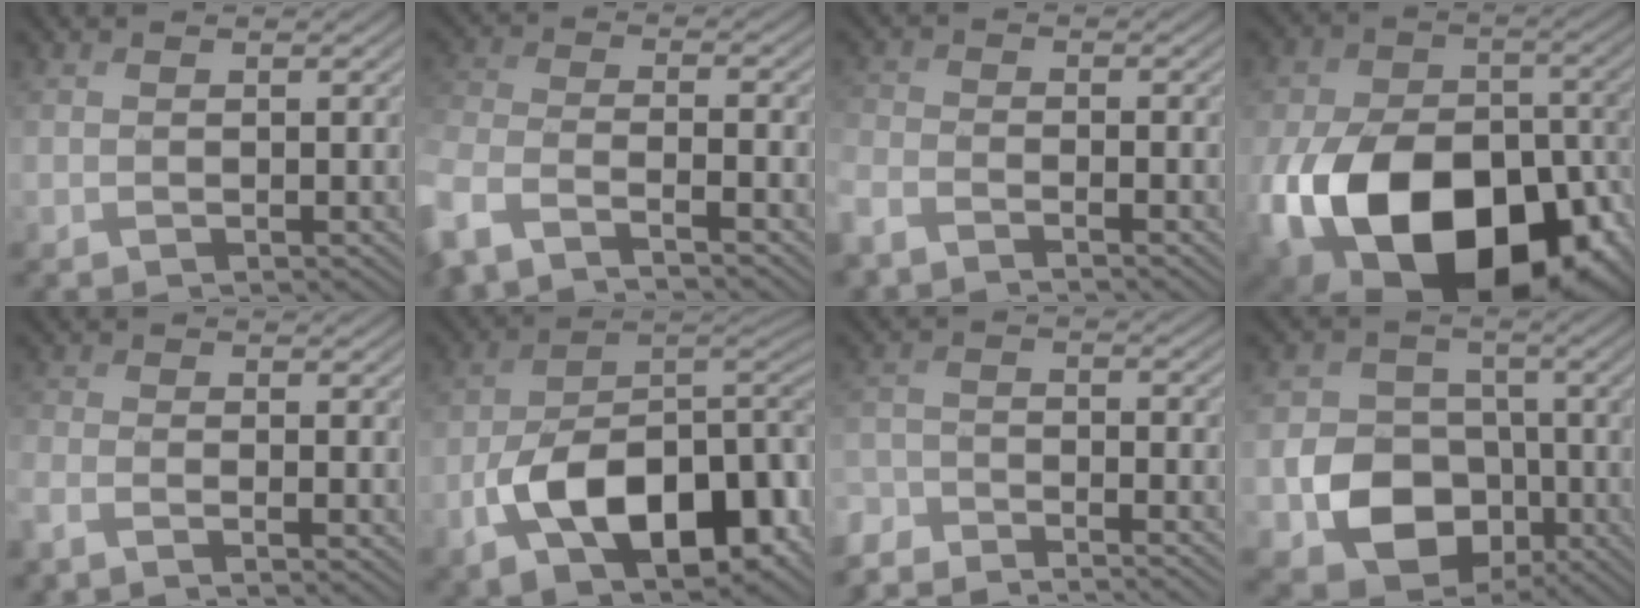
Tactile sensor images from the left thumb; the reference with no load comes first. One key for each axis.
{"total": 7.9, "fx": -5.9, "fy": 2.2, "fz": 4.8, "tx": -0.116, "ty": -0.019, "tz": -0.118}
{"total": 4.6, "fx": -3.9, "fy": 1.2, "fz": 2.2, "tx": -0.059, "ty": -0.014, "tz": -0.086}
{"total": 21.7, "fx": -9.3, "fy": 14.2, "fz": 13.4, "tx": -0.283, "ty": -0.080, "tz": -0.120}
{"total": 3.5, "fx": -2.6, "fy": 0.7, "fz": 2.3, "tx": -0.044, "ty": -0.008, "tz": -0.061}
{"total": 15.9, "fx": -5.1, "fy": 8.9, "fz": 12.1, "tx": -0.193, "ty": -0.022, "tz": -0.085}
{"total": 7.5, "fx": -7.1, "fy": 1.2, "fz": 2.1, "tx": -0.046, "ty": -0.004, "tz": -0.138}
{"total": 10.2, "fx": -3.3, "fy": 8.3, "fz": 4.9, "tx": -0.106, "ty": -0.028, "tz": -0.067}